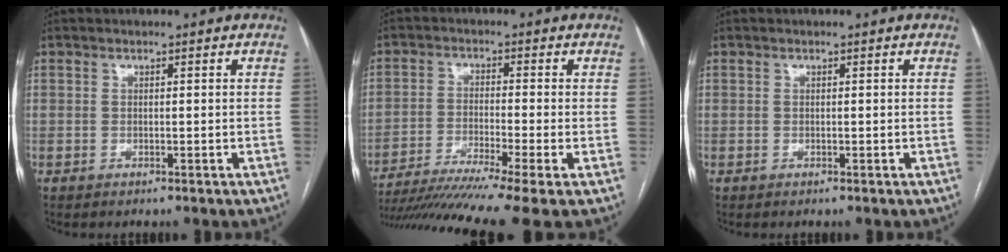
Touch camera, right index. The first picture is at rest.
{"total": 14.0, "force": [-10.8, -1.7, 8.8], "torque": [-0.148, -0.032, -0.176]}
{"total": 0.0}